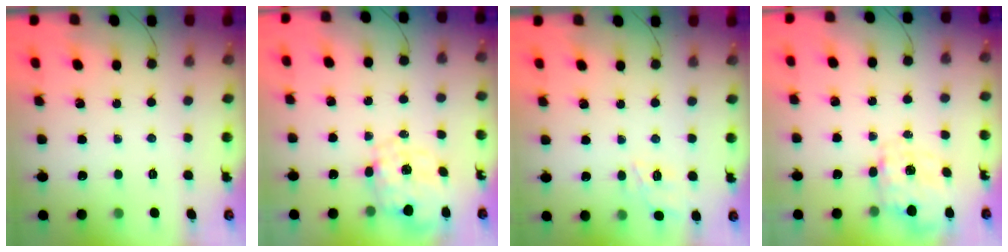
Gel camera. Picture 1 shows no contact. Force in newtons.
{"total": 2.3, "press": 2.0, "slide": 1.2}
{"total": 9.6, "press": 9.5, "slide": 1.5}
{"total": 2.5, "press": 2.4, "slide": 1.0}